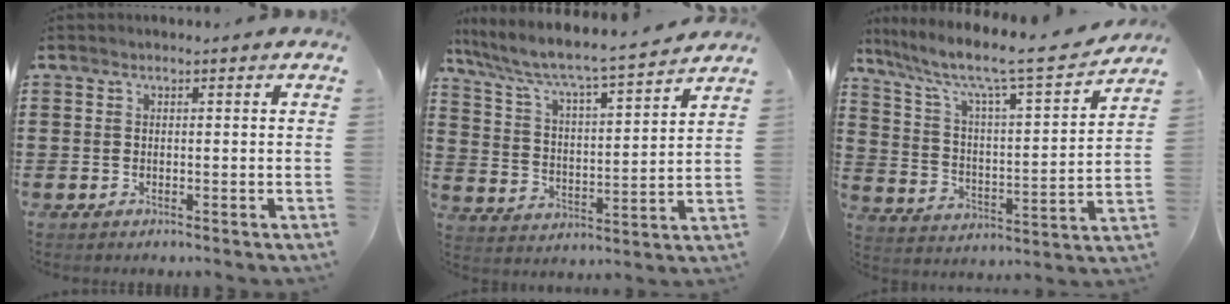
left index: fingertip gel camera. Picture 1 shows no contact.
{"total": 5.6, "force": [4.9, 0.4, 2.7], "torque": [-0.077, -0.040, 0.073]}
{"total": 8.2, "force": [6.8, 0.7, 4.6], "torque": [-0.120, -0.053, 0.105]}